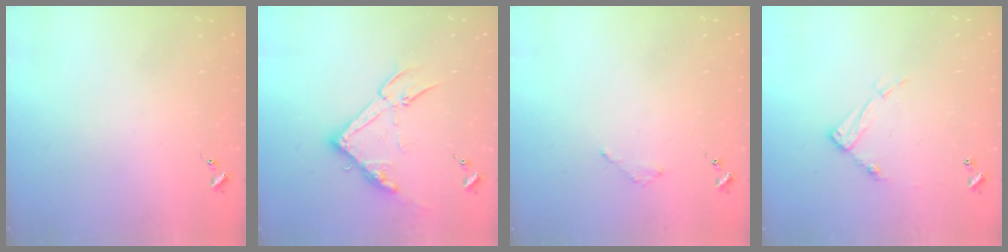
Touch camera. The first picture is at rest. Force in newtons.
{"total": 15.6, "press": 15.6, "slide": 0.6}
{"total": 2.0, "press": 2.0, "slide": 0.3}
{"total": 10.4, "press": 10.3, "slide": 0.7}